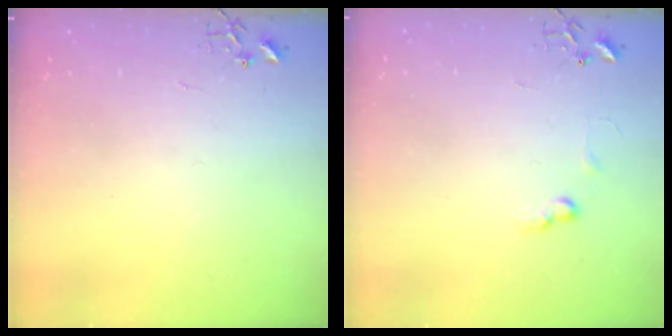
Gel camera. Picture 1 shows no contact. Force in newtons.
{"total": 6.7, "press": 6.6, "slide": 0.9}